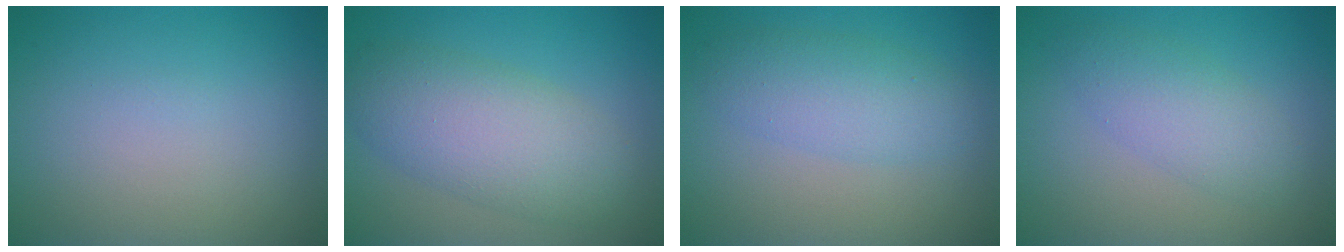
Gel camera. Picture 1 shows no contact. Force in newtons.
{"total": 6.5, "press": 6.5, "slide": 0.1}
{"total": 3.7, "press": 3.7, "slide": 0.1}
{"total": 2.3, "press": 2.3, "slide": 0.2}